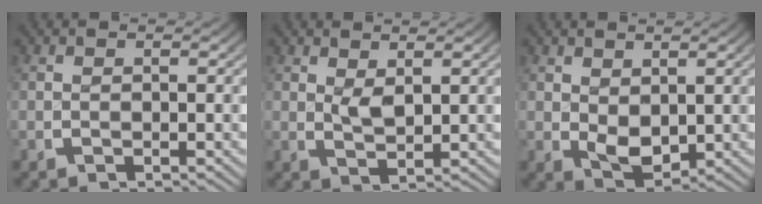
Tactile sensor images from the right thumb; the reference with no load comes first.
{"total": 2.2, "force": [1.4, 1.0, 1.4], "torque": [-0.023, -0.008, 0.030]}
{"total": 3.3, "force": [0.5, 2.3, 2.2], "torque": [-0.035, -0.015, 0.019]}